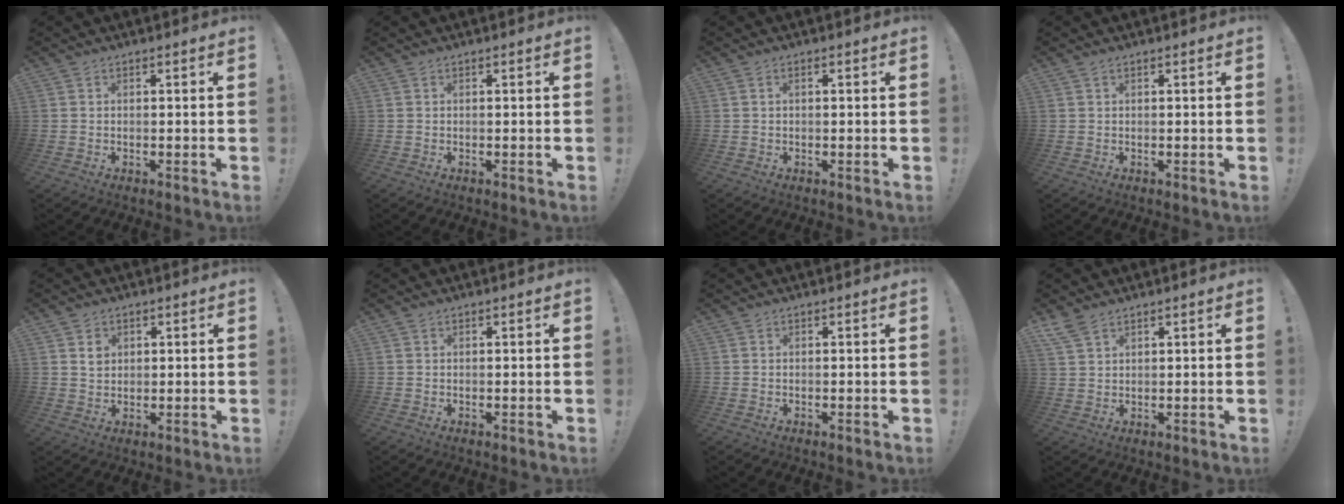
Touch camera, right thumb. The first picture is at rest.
{"total": 0.0}
{"total": 1.0, "force": [0.0, 0.4, 0.9], "torque": [-0.023, 0.006, 0.000]}
{"total": 0.5, "force": [0.3, 0.1, 0.4], "torque": [-0.008, 0.000, 0.005]}
{"total": 3.0, "force": [1.6, 2.4, 0.8], "torque": [0.005, -0.009, 0.024]}
{"total": 0.0}
{"total": 0.0}
{"total": 4.4, "force": [3.5, 1.7, 2.2], "torque": [-0.047, -0.014, 0.068]}